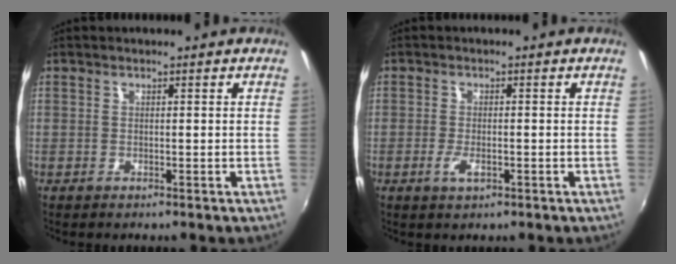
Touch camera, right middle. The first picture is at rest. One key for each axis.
{"total": 2.7, "fx": -1.2, "fy": 1.1, "fz": 2.1, "tx": -0.045, "ty": -0.006, "tz": -0.022}